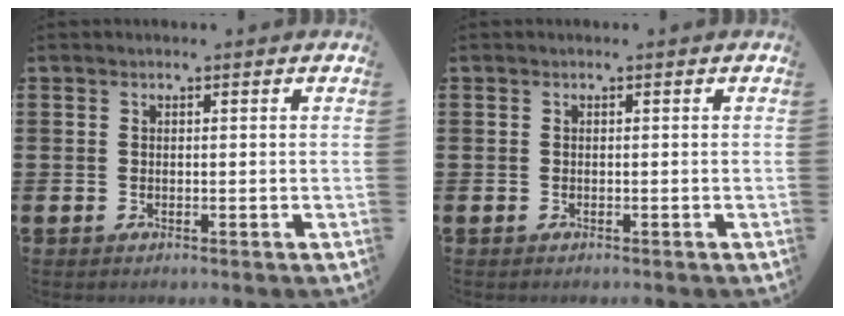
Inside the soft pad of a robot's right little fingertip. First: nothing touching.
{"total": 0.0}